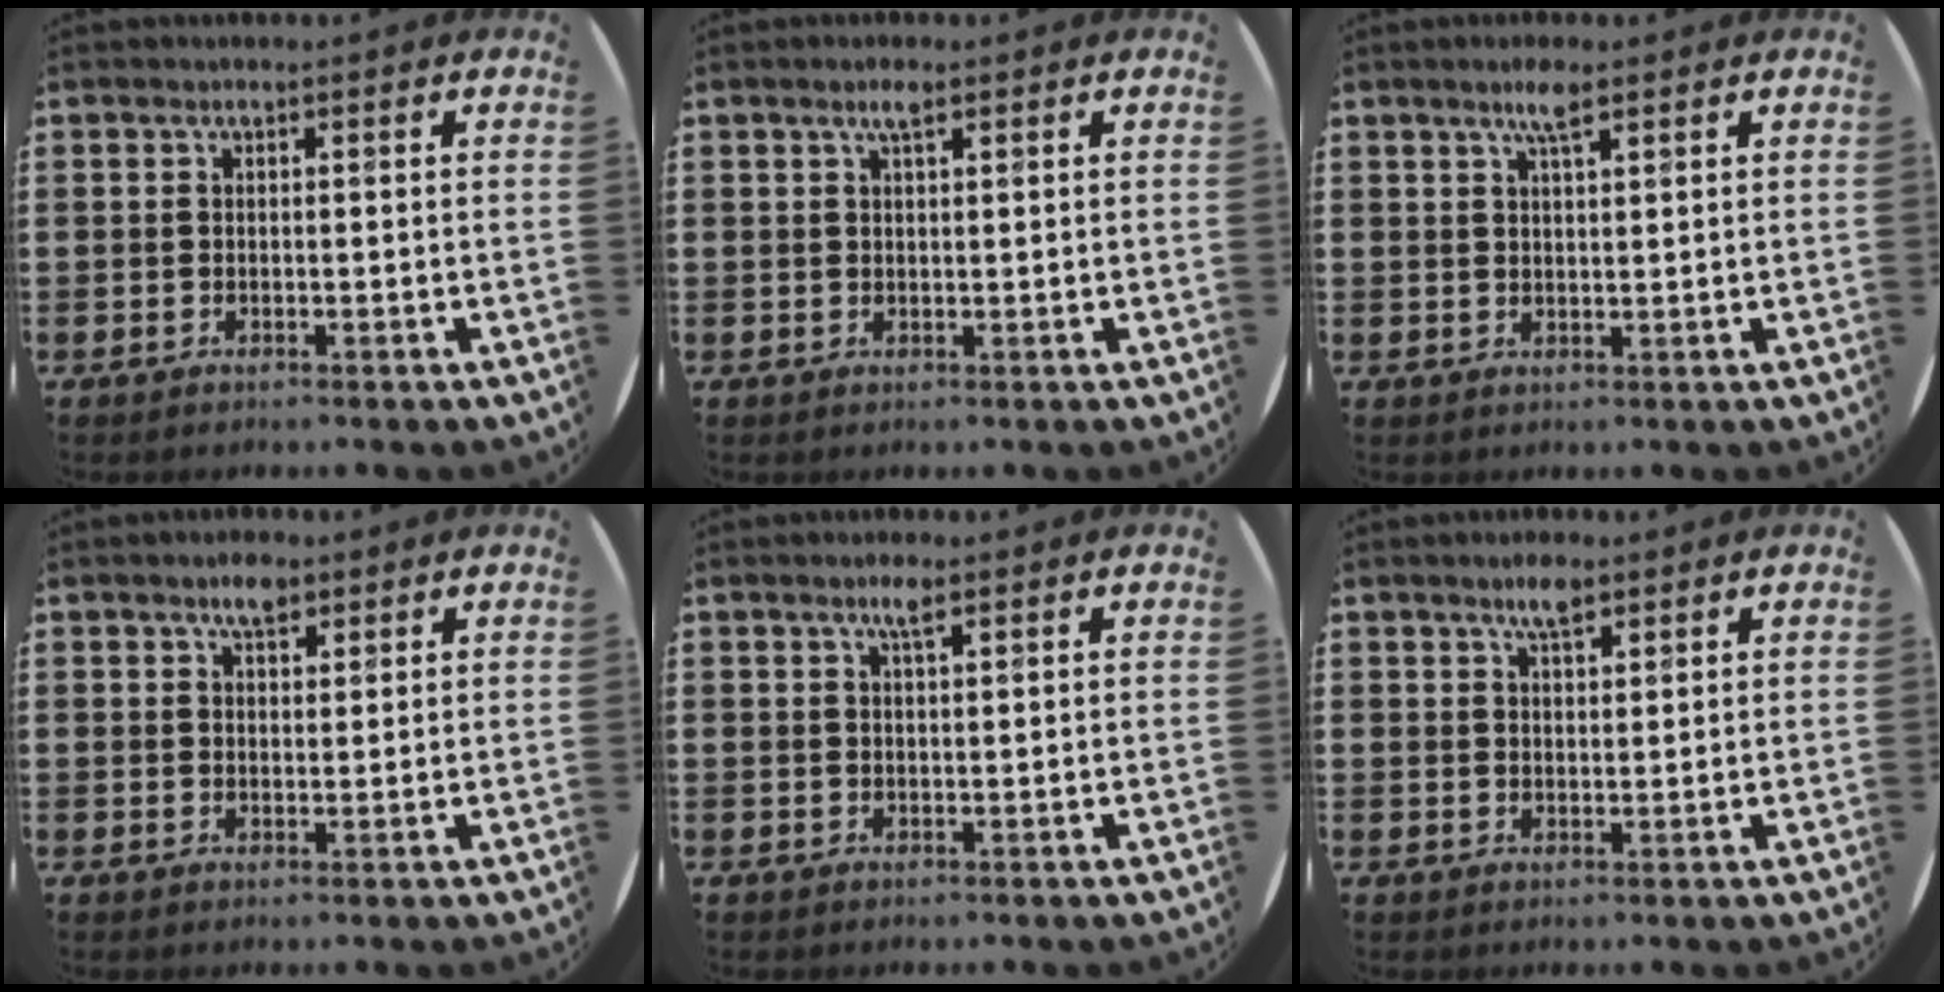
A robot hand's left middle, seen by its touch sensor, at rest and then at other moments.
{"total": 1.7, "force": [1.1, 0.3, 1.2], "torque": [-0.025, 0.003, 0.019]}
{"total": 3.0, "force": [2.2, 0.4, 2.1], "torque": [-0.043, 0.005, 0.038]}
{"total": 3.1, "force": [2.4, 1.2, 1.5], "torque": [-0.026, 0.002, 0.042]}
{"total": 2.1, "force": [1.5, 0.3, 1.5], "torque": [-0.031, 0.003, 0.025]}
{"total": 3.2, "force": [2.5, 1.0, 1.7], "torque": [-0.030, 0.001, 0.044]}